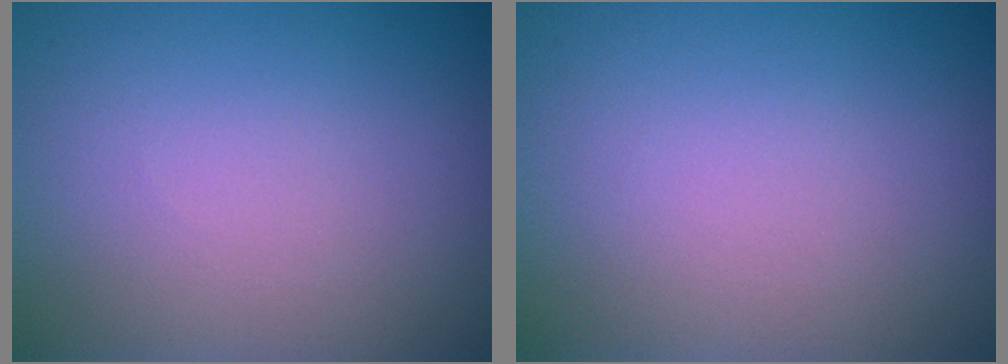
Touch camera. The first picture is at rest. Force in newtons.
{"total": 0.0}